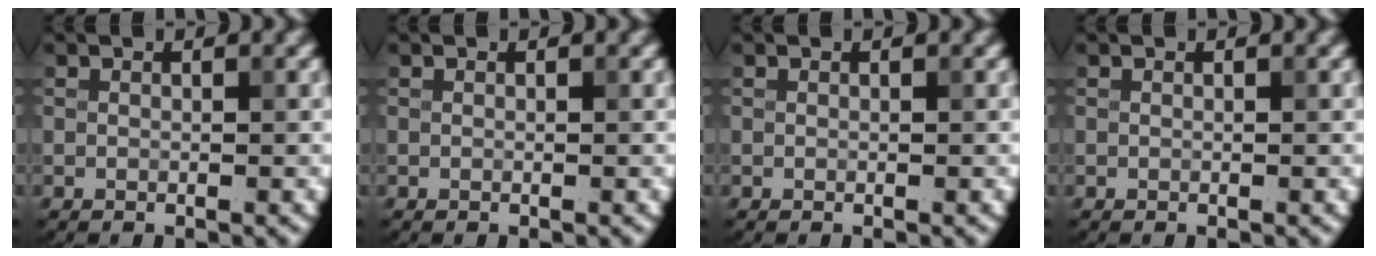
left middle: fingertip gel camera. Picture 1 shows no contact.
{"total": 0.0}
{"total": 0.0}
{"total": 0.0}